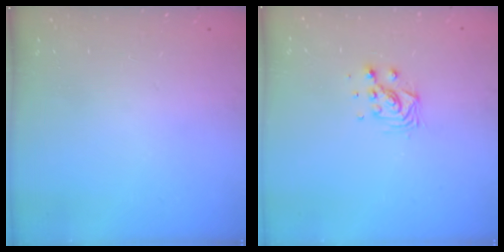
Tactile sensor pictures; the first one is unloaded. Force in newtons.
{"total": 7.3, "press": 7.3, "slide": 0.5}